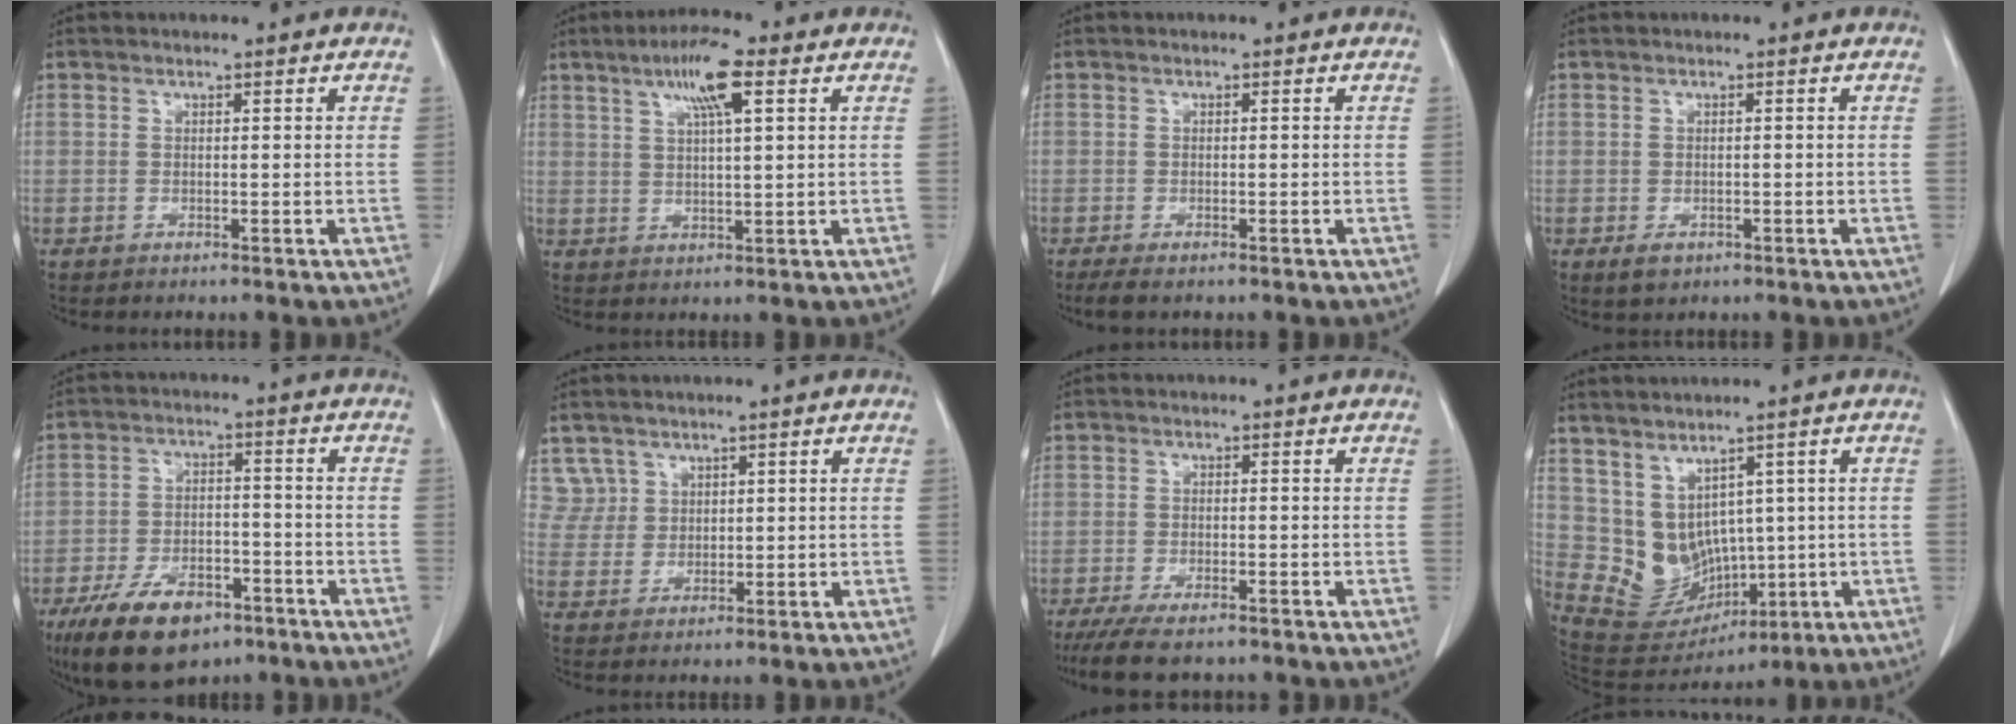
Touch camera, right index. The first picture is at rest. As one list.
[{"total": 7.4, "force": [3.7, 1.0, 6.3], "torque": [-0.115, 0.009, 0.062]}, {"total": 2.7, "force": [-1.9, 0.8, 1.8], "torque": [-0.037, -0.006, -0.033]}, {"total": 2.4, "force": [-1.3, 1.5, 1.4], "torque": [-0.024, -0.001, -0.014]}, {"total": 12.7, "force": [-8.2, 5.8, 7.7], "torque": [-0.142, -0.003, -0.139]}, {"total": 3.6, "force": [2.2, 2.9, -0.6], "torque": [0.026, 0.007, 0.039]}, {"total": 7.8, "force": [-6.1, 2.0, 4.4], "torque": [-0.073, -0.016, -0.102]}, {"total": 9.2, "force": [1.1, 7.8, 4.7], "torque": [-0.083, 0.021, 0.061]}]